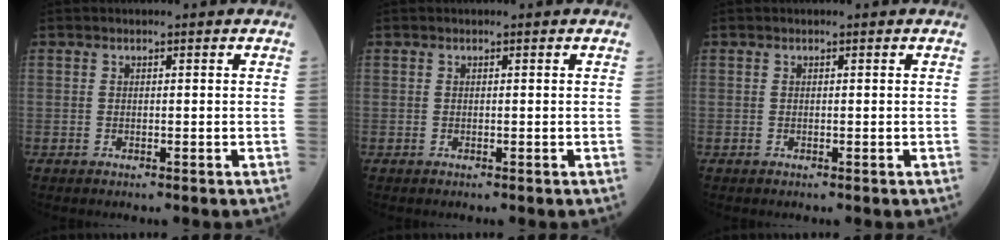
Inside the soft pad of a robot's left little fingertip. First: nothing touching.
{"total": 0.0}
{"total": 0.0}